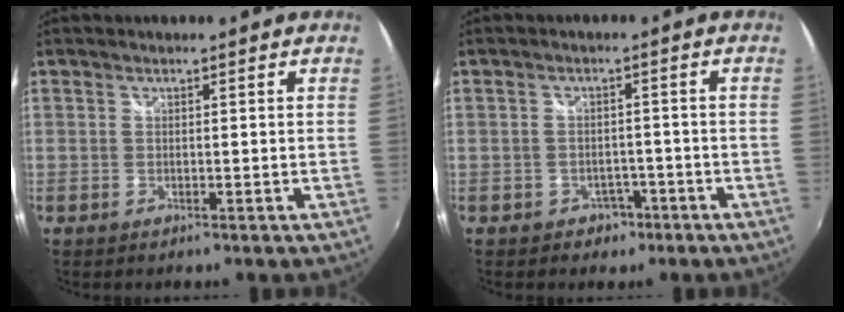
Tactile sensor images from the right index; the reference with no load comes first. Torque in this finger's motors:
{"motor_torque": [0.09, -0.01, 0.05, 0.00]}